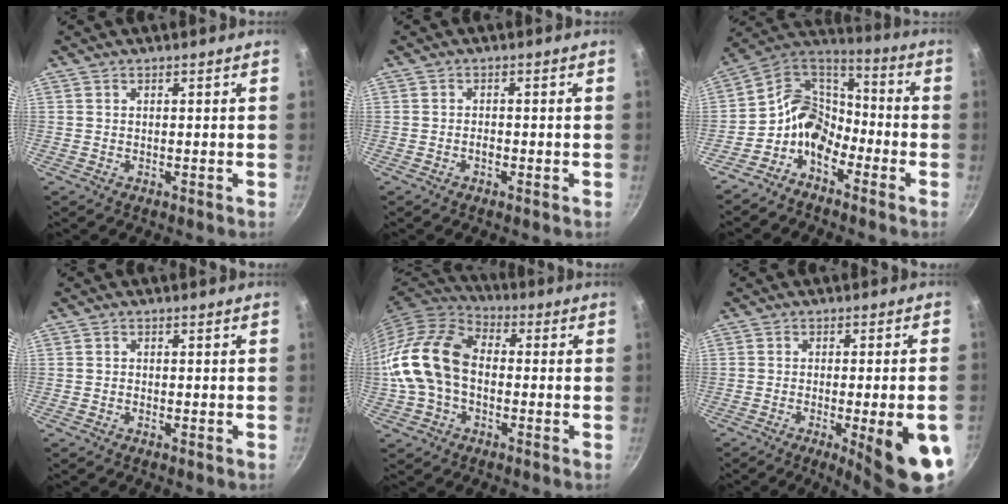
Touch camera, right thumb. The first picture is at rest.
{"total": 1.3, "force": [-0.6, 0.7, 0.8], "torque": [-0.012, 0.008, -0.011]}
{"total": 11.4, "force": [-5.5, 8.1, 5.8], "torque": [-0.078, 0.067, -0.138]}
{"total": 0.7, "force": [-0.4, 0.4, 0.4], "torque": [-0.009, 0.003, -0.010]}
{"total": 15.7, "force": [-1.2, 10.9, 11.1], "torque": [-0.197, 0.039, -0.037]}
{"total": 14.4, "force": [-5.1, 2.8, 13.1], "torque": [-0.151, 0.007, -0.062]}